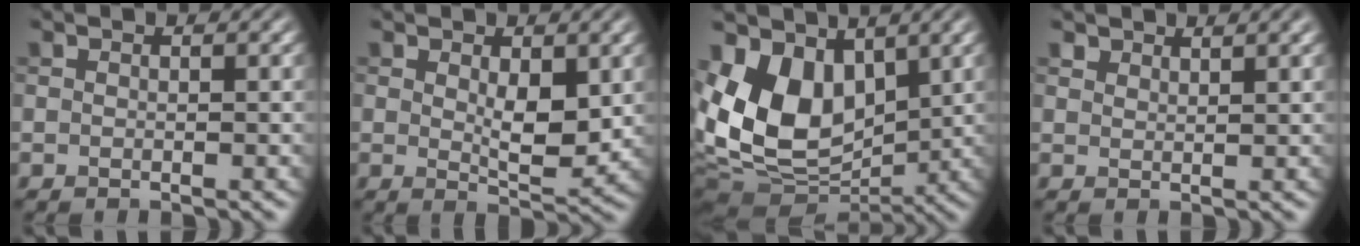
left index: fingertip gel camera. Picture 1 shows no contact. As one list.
[{"total": 3.8, "force": [0.6, 1.8, 3.3], "torque": [-0.057, -0.011, 0.014]}, {"total": 10.3, "force": [1.6, 6.9, 7.5], "torque": [-0.154, -0.013, 0.023]}, {"total": 1.8, "force": [1.7, 0.3, 0.4], "torque": [-0.008, -0.001, 0.028]}]